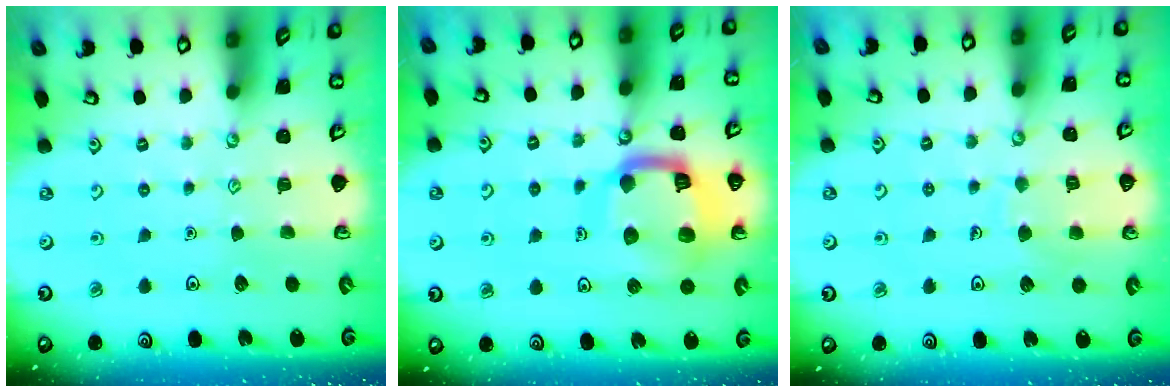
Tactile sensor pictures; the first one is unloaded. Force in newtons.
{"total": 16.6, "press": 16.5, "slide": 1.8}
{"total": 7.8, "press": 7.8, "slide": 0.4}